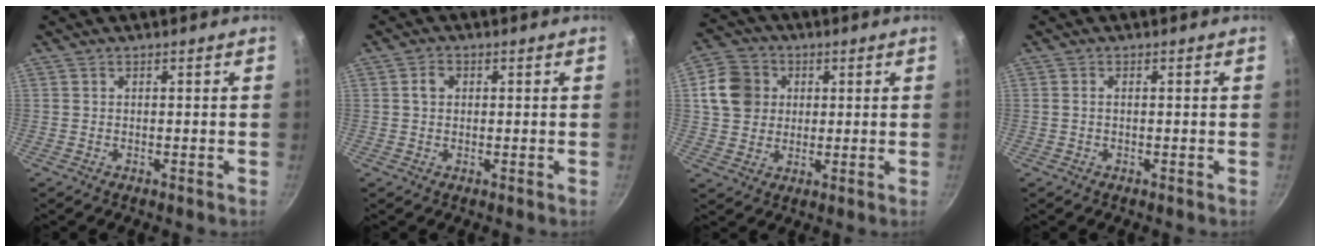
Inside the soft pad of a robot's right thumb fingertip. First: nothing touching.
{"total": 2.4, "force": [0.5, 1.9, 1.3], "torque": [-0.015, 0.004, 0.006]}
{"total": 9.8, "force": [2.2, 8.5, 4.3], "torque": [-0.048, 0.007, 0.031]}
{"total": 0.8, "force": [0.0, 0.4, 0.6], "torque": [-0.015, 0.004, -0.001]}